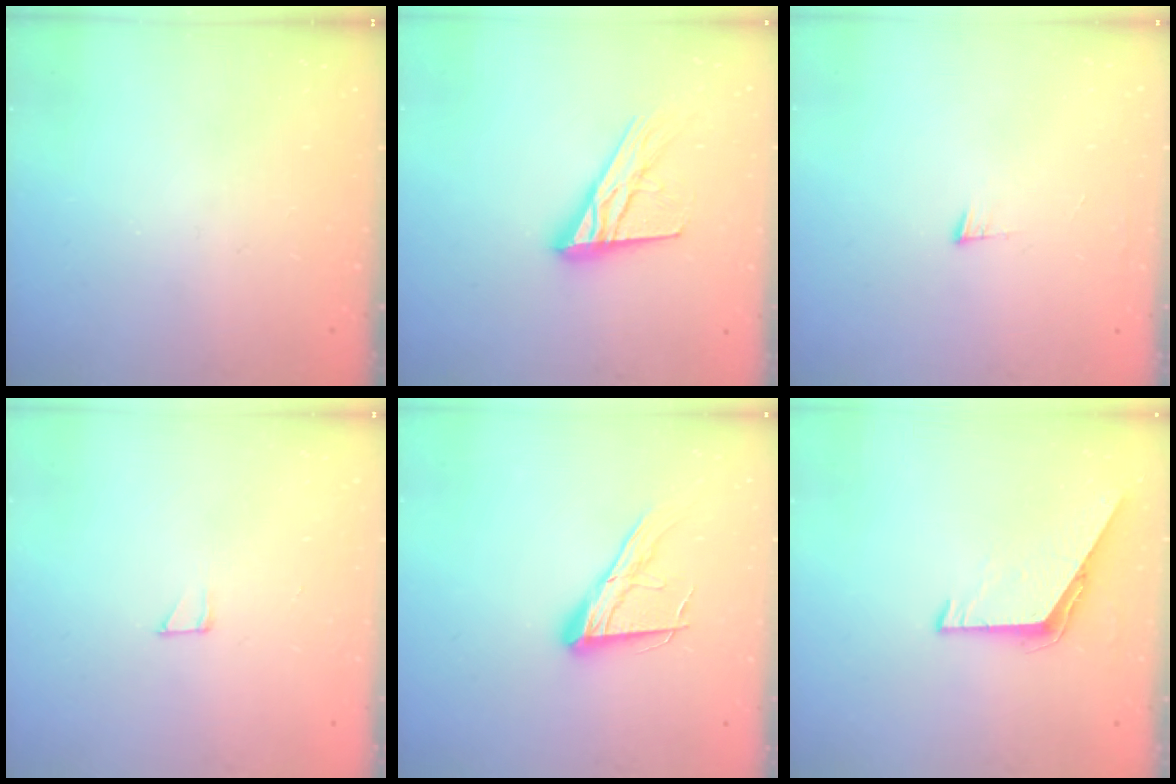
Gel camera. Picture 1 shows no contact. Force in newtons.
{"total": 16.0, "press": 15.9, "slide": 1.3}
{"total": 3.2, "press": 3.2, "slide": 0.4}
{"total": 2.5, "press": 2.5, "slide": 0.1}
{"total": 13.0, "press": 13.0, "slide": 1.0}
{"total": 6.6, "press": 6.6, "slide": 0.4}